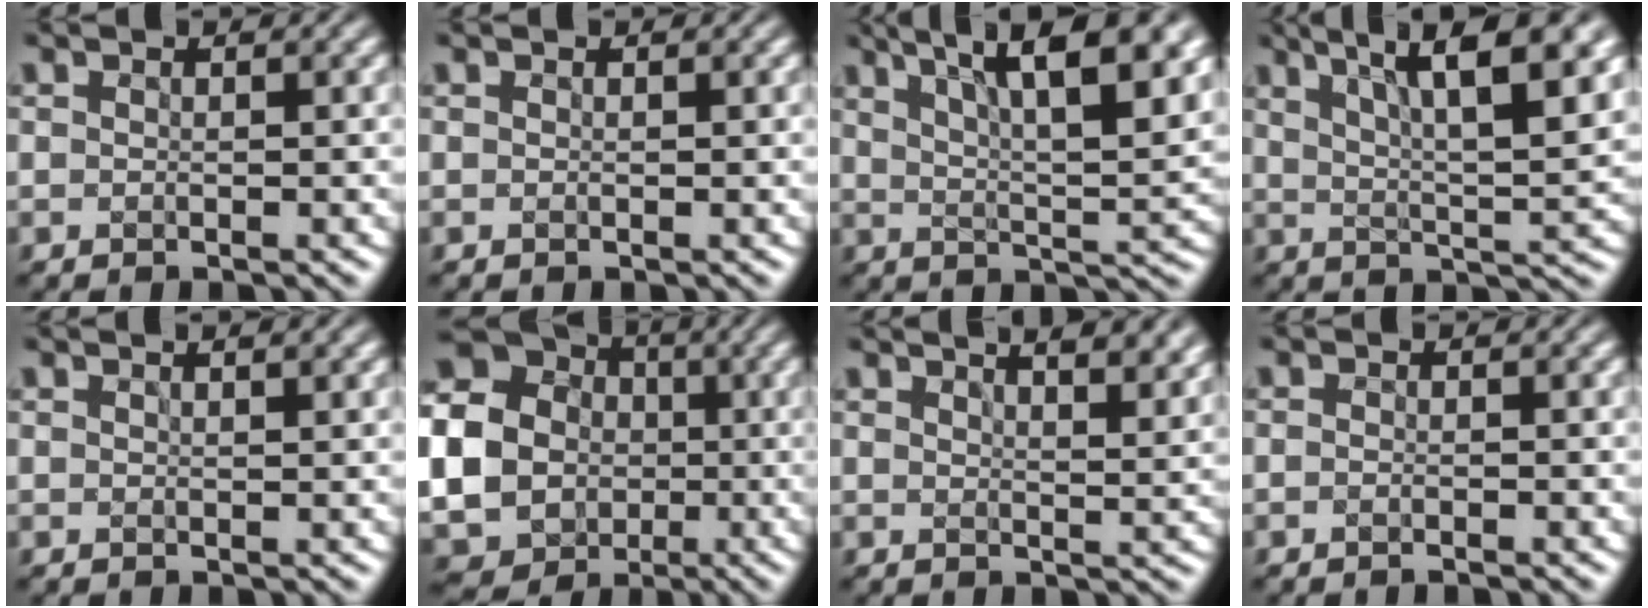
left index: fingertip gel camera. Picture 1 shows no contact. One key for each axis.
{"total": 0.0}
{"total": 11.8, "fx": 7.1, "fy": 3.2, "fz": 8.8, "tx": -0.102, "ty": 0.032, "tz": 0.082}
{"total": 10.1, "fx": 6.0, "fy": 2.3, "fz": 7.8, "tx": -0.095, "ty": 0.023, "tz": 0.079}
{"total": 0.9, "fx": 0.9, "fy": -0.1, "fz": 0.3, "tx": -0.001, "ty": 0.003, "tz": 0.008}
{"total": 20.3, "fx": -1.2, "fy": 19.0, "fz": 7.0, "tx": -0.194, "ty": -0.001, "tz": -0.077}
{"total": 8.2, "fx": 6.0, "fy": 3.0, "fz": 4.7, "tx": -0.015, "ty": 0.041, "tz": 0.044}
{"total": 0.6, "fx": -0.5, "fy": 0.1, "fz": 0.3, "tx": -0.003, "ty": 0.000, "tz": -0.009}